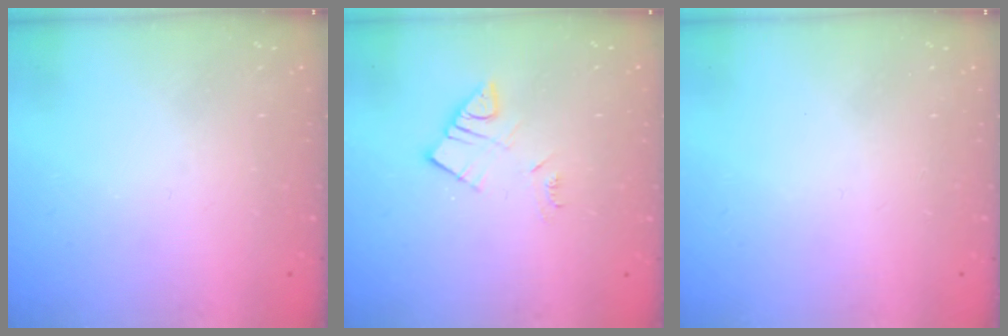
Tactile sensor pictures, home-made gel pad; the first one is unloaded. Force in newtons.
{"total": 6.4, "press": 6.4, "slide": 0.4}
{"total": 1.7, "press": 1.6, "slide": 0.1}